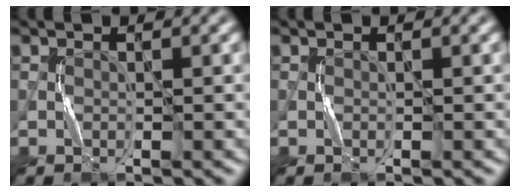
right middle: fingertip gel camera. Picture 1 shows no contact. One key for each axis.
{"total": 0.0}